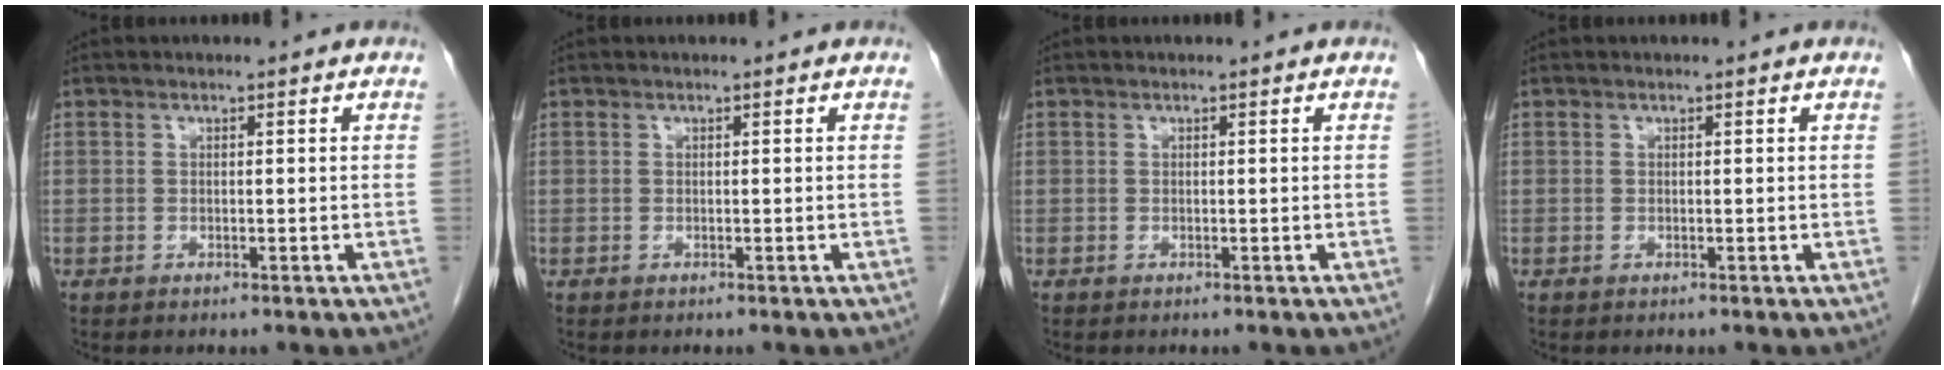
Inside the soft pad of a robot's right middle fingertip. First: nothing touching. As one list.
[{"total": 0.0}, {"total": 0.0}, {"total": 0.0}]